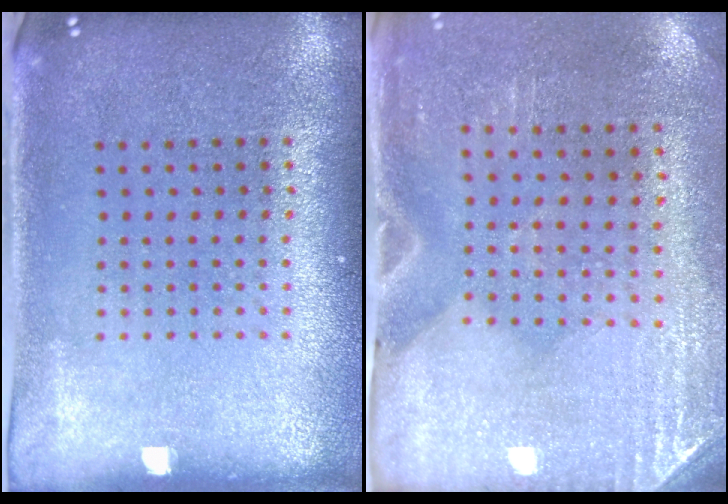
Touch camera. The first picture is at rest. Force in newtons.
{"total": 2.9, "press": 2.5, "slide": 1.4}